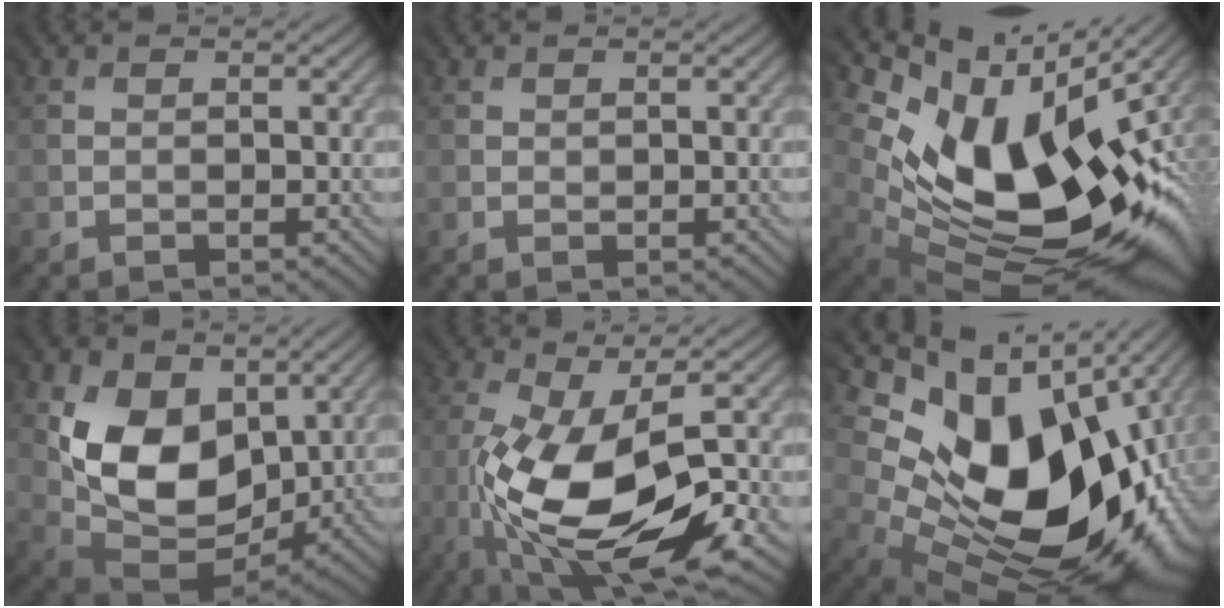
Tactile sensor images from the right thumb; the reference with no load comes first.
{"total": 0.8, "force": [0.5, 0.7, 0.3], "torque": [-0.002, 0.000, 0.010]}
{"total": 15.2, "force": [2.2, 8.8, 12.2], "torque": [-0.191, -0.027, 0.056]}
{"total": 11.6, "force": [3.5, 8.5, 7.0], "torque": [-0.148, -0.008, 0.065]}
{"total": 14.8, "force": [-5.1, 6.0, 12.5], "torque": [-0.256, -0.033, -0.086]}
{"total": 18.0, "force": [1.3, 11.8, 13.5], "torque": [-0.219, -0.038, 0.060]}